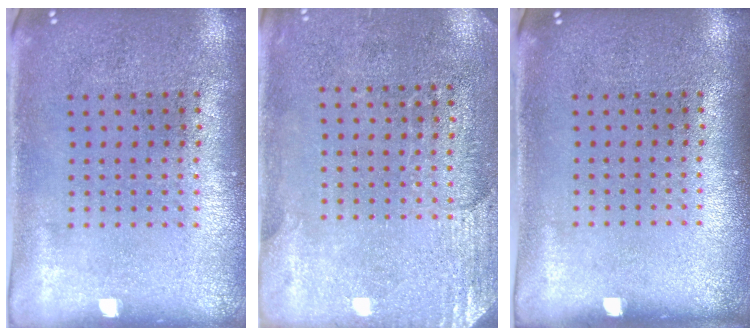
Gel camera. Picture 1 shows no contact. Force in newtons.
{"total": 2.6, "press": 2.3, "slide": 1.2}
{"total": 0.0}